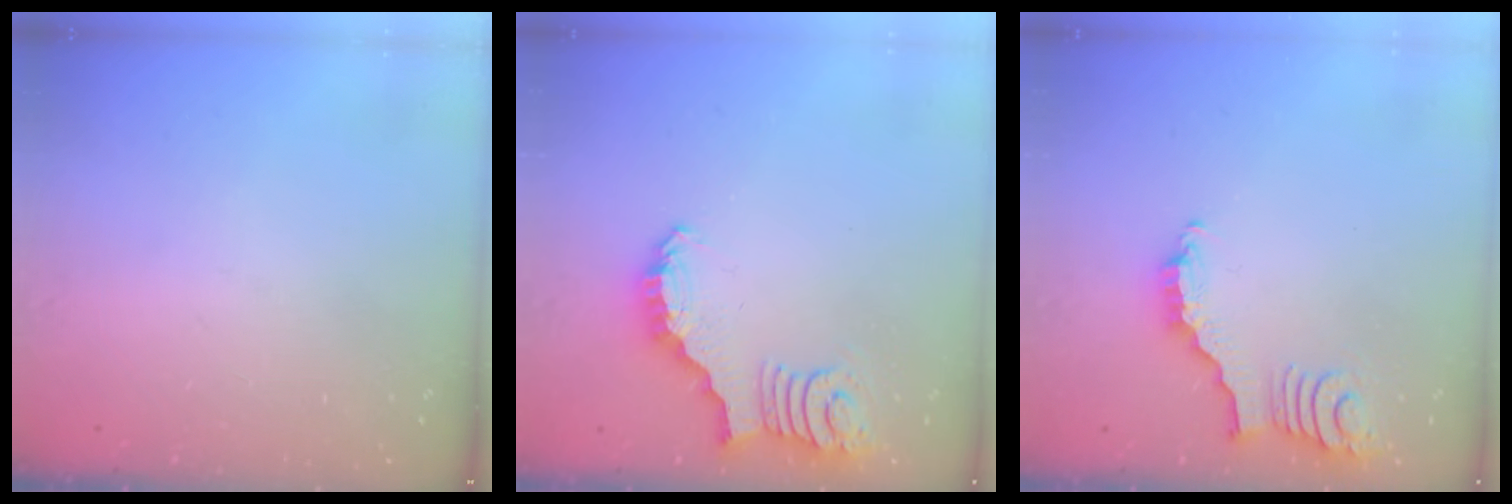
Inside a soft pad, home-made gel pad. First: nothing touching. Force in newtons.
{"total": 2.5, "press": 2.5, "slide": 0.5}
{"total": 3.2, "press": 3.2, "slide": 0.5}